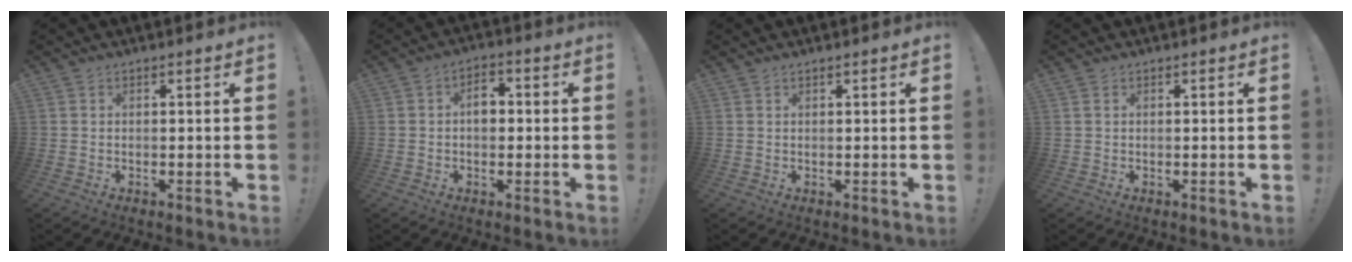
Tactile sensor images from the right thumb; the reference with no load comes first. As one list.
[{"total": 5.2, "force": [0.2, 3.7, 3.7], "torque": [-0.048, 0.009, 0.000]}, {"total": 0.5, "force": [0.5, 0.1, 0.2], "torque": [-0.002, 0.000, 0.008]}, {"total": 0.5, "force": [0.3, 0.4, 0.3], "torque": [-0.014, 0.005, 0.007]}]